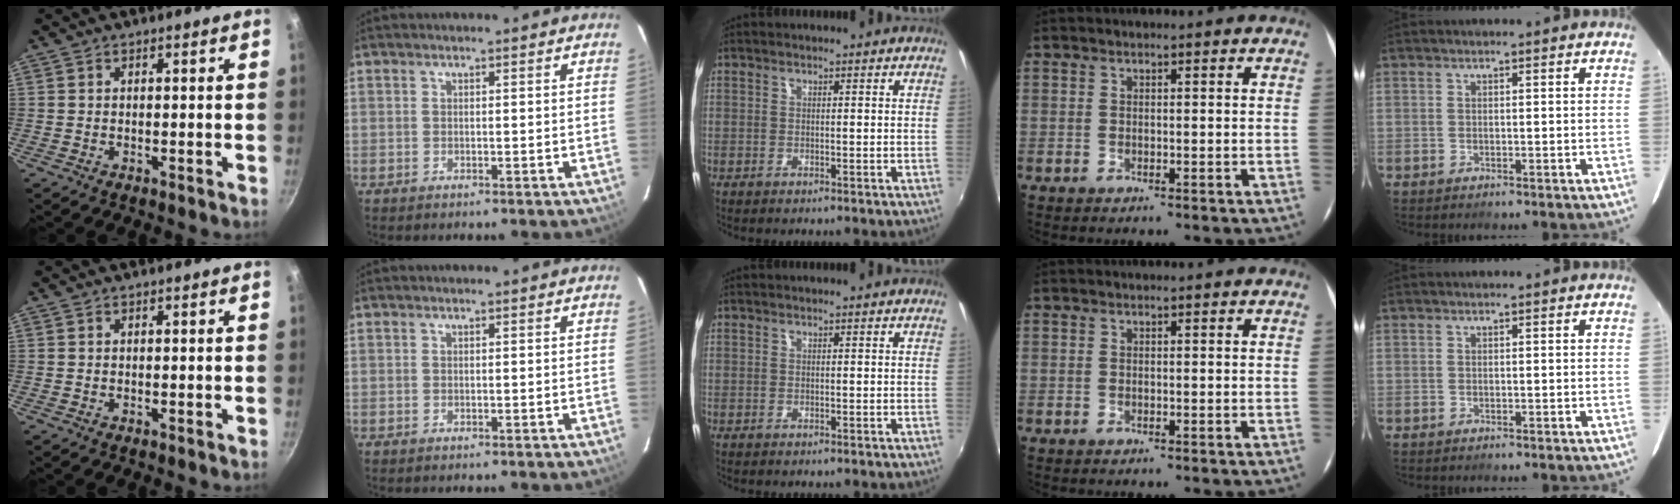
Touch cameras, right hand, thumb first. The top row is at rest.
{}